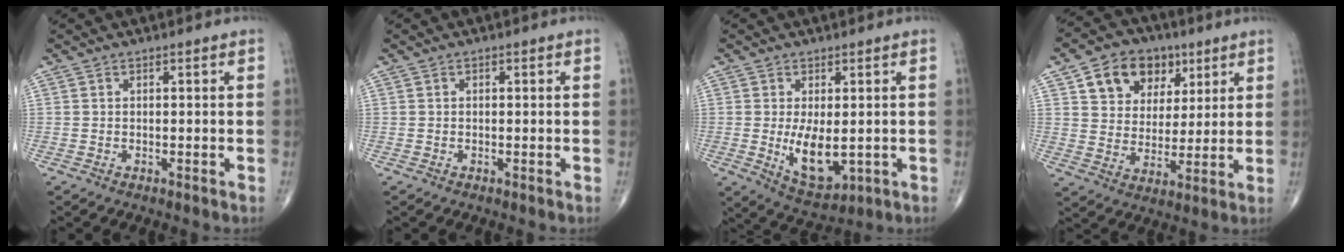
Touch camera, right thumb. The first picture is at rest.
{"total": 0.0}
{"total": 8.5, "force": [-0.7, 4.2, 7.3], "torque": [-0.108, -0.022, 0.004]}
{"total": 13.2, "force": [6.1, 9.9, 6.3], "torque": [-0.064, -0.014, 0.105]}